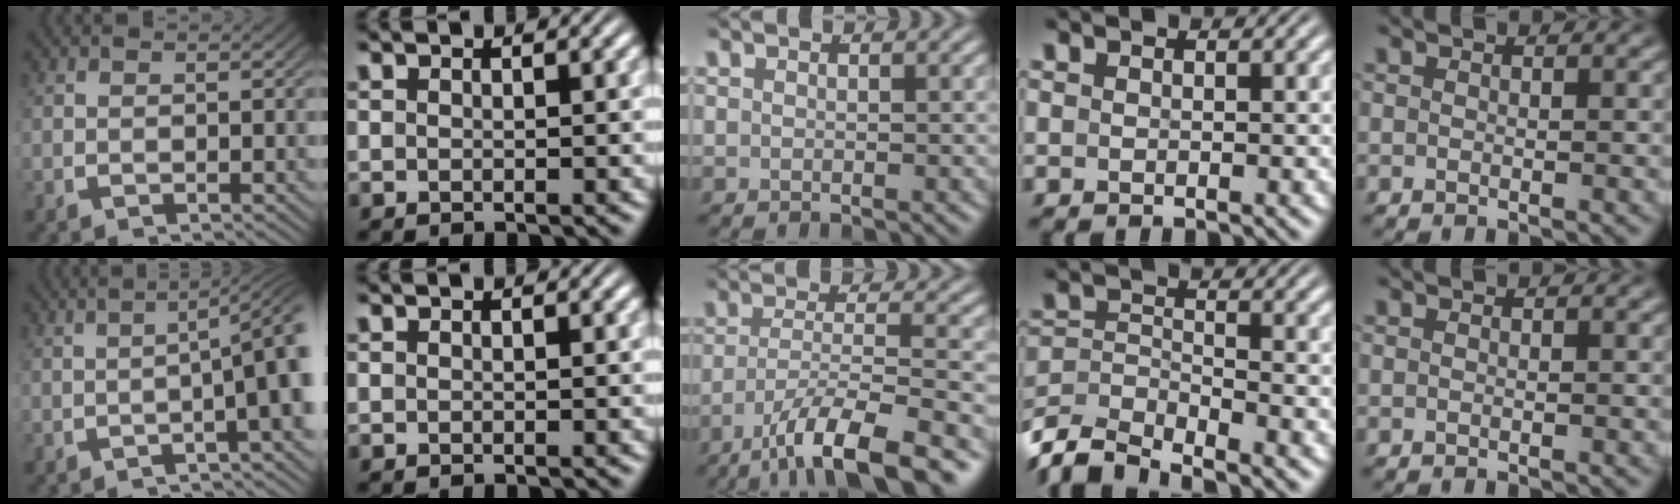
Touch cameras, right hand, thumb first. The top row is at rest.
{"thumb": {"total": 6.0, "force": [-0.5, 1.6, 5.8], "torque": [-0.077, 0.006, -0.010]}, "middle": {"total": 8.1, "force": [-4.8, 2.2, 6.2], "torque": [-0.100, -0.024, -0.062]}, "ring": {"total": 6.5, "force": [-4.6, 3.7, 2.8], "torque": [-0.074, -0.040, -0.065]}}